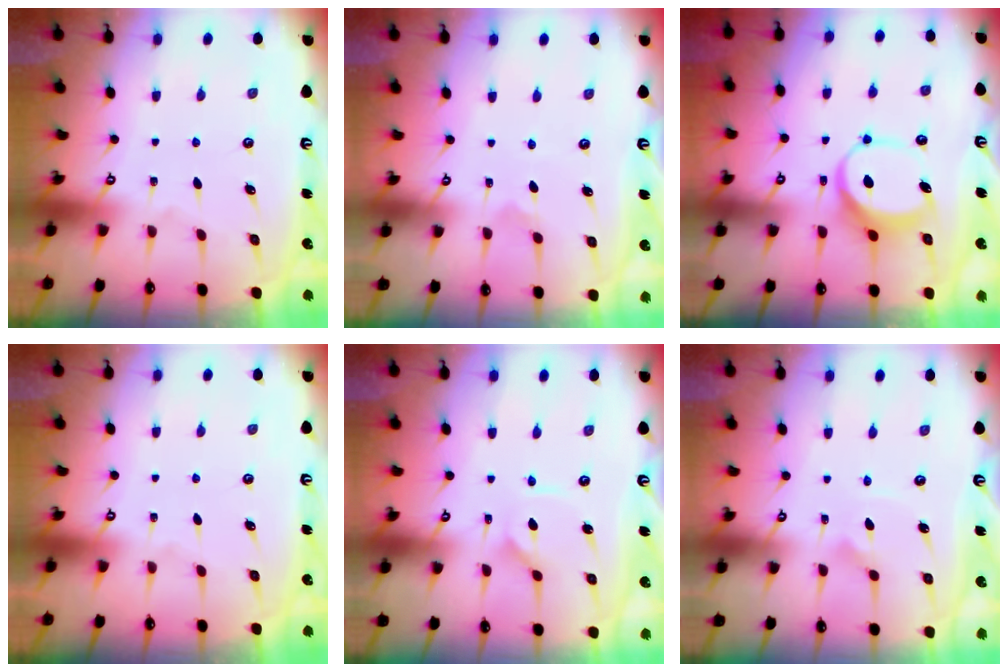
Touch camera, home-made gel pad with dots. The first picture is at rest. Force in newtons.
{"total": 2.0, "press": 2.0, "slide": 0.2}
{"total": 7.6, "press": 7.6, "slide": 0.4}
{"total": 0.0}
{"total": 0.9, "press": 0.9, "slide": 0.0}
{"total": 2.2, "press": 2.2, "slide": 0.1}